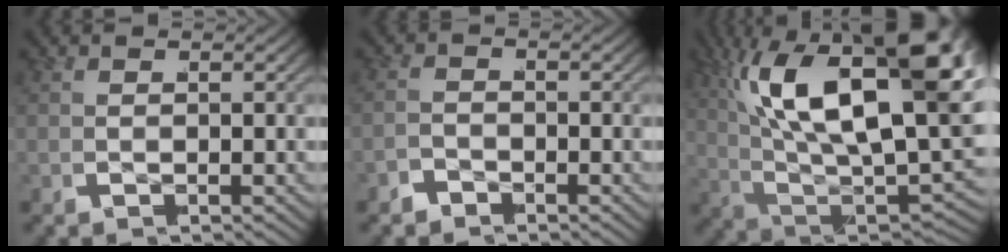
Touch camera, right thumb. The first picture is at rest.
{"total": 1.8, "force": [-1.6, -0.1, -0.8], "torque": [0.022, 0.002, -0.035]}
{"total": 22.8, "force": [2.8, 12.9, 18.6], "torque": [-0.332, -0.051, 0.069]}